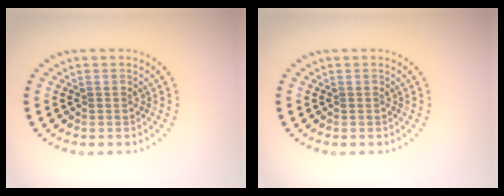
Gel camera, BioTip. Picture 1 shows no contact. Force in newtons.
{"total": 0.0}